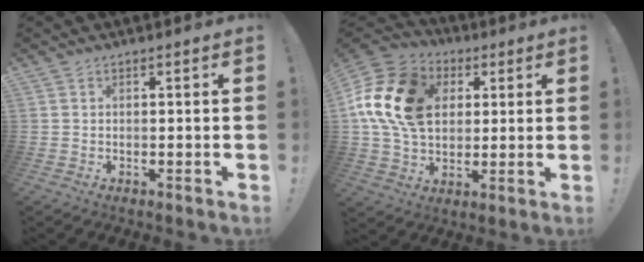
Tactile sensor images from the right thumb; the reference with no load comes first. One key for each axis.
{"total": 20.2, "fx": 4.6, "fy": 14.7, "fz": 13.1, "tx": -0.230, "ty": -0.001, "tz": 0.088}